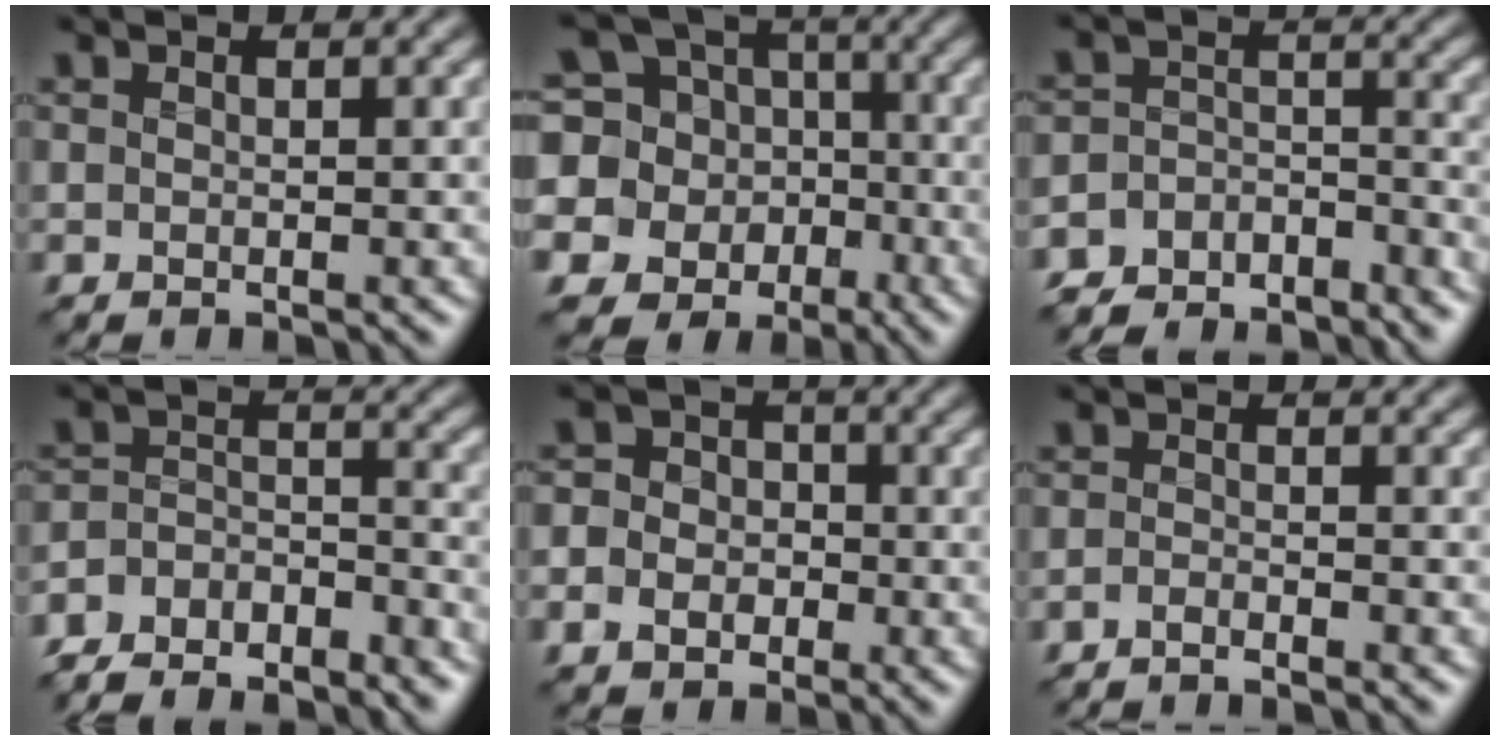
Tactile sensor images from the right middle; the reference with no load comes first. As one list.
[{"total": 12.4, "force": [-3.2, 11.3, 3.9], "torque": [-0.112, 0.001, -0.063]}, {"total": 8.4, "force": [-7.5, 3.3, 1.4], "torque": [-0.029, 0.001, -0.117]}, {"total": 7.4, "force": [-6.7, 2.4, 1.9], "torque": [-0.046, -0.006, -0.121]}, {"total": 5.4, "force": [-1.9, 4.7, 1.7], "torque": [-0.019, -0.002, -0.056]}, {"total": 1.4, "force": [-1.3, 0.1, 0.5], "torque": [-0.009, -0.005, -0.026]}]